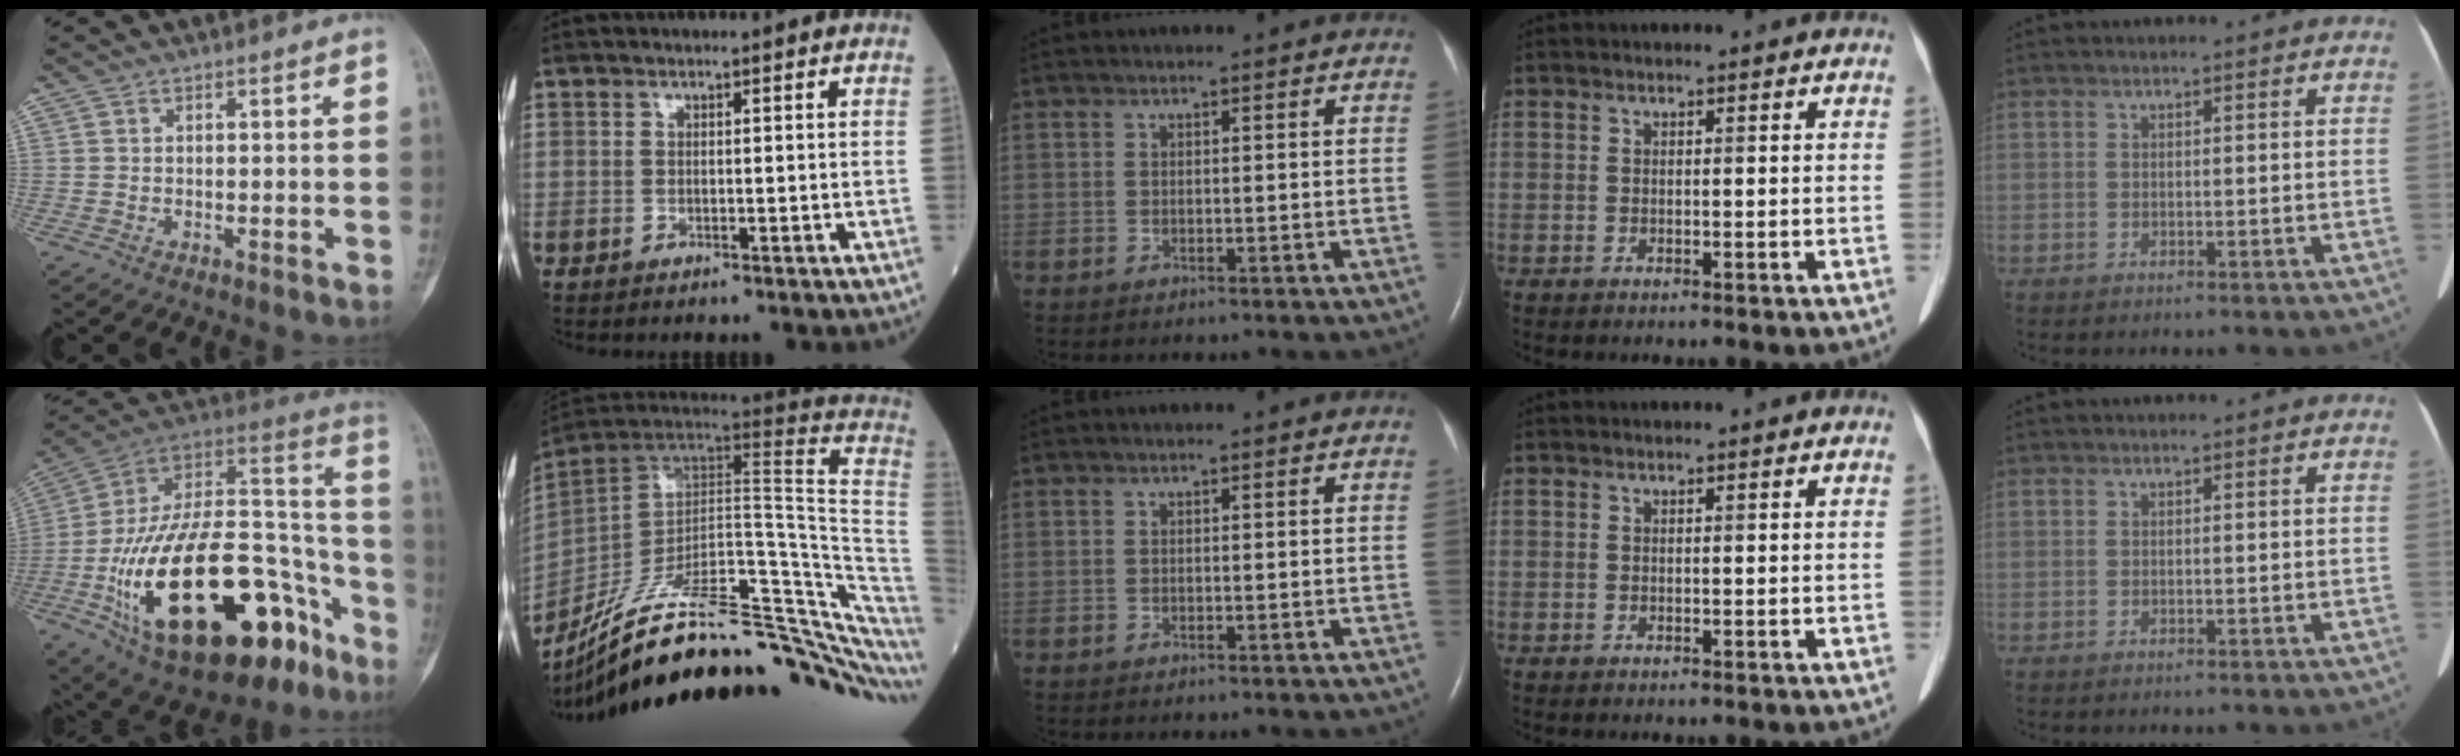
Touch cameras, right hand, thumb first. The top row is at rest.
{"thumb": {"total": 40.1, "force": [-16.8, 18.7, 31.3], "torque": [-0.491, 0.063, -0.259]}, "index": {"total": 30.6, "force": [-21.7, 5.4, 20.9], "torque": [-0.213, -0.008, -0.316]}}